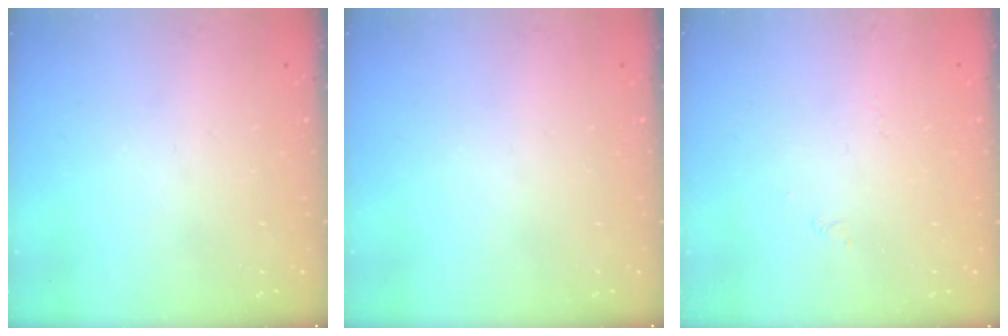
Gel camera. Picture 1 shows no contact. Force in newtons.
{"total": 0.0}
{"total": 1.7, "press": 1.6, "slide": 0.4}